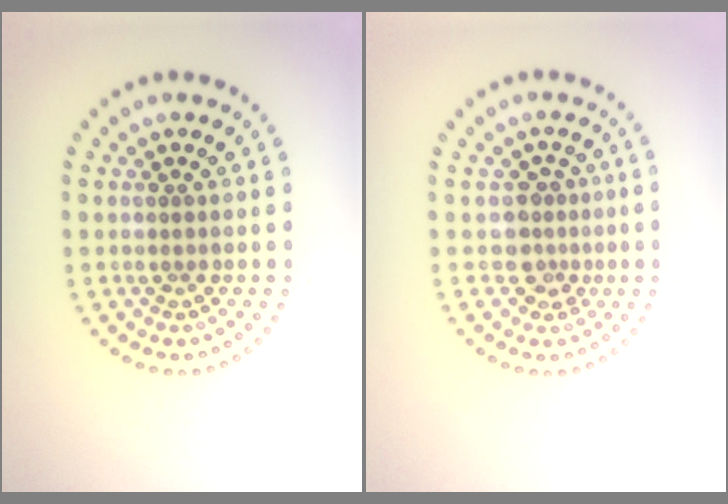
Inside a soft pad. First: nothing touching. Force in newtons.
{"total": 2.3, "press": 1.8, "slide": 1.5}